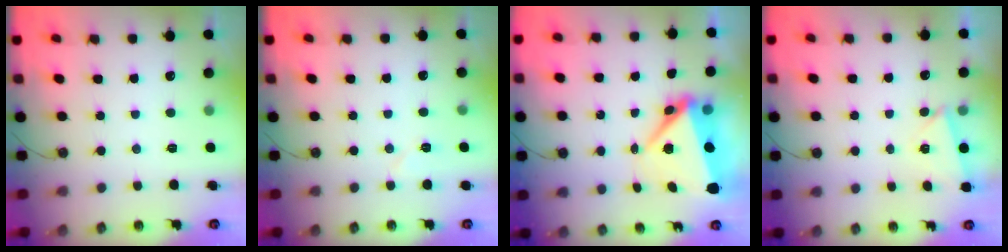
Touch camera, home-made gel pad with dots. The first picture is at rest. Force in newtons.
{"total": 5.2, "press": 4.7, "slide": 2.3}
{"total": 8.6, "press": 8.4, "slide": 1.9}
{"total": 3.5, "press": 2.8, "slide": 2.2}